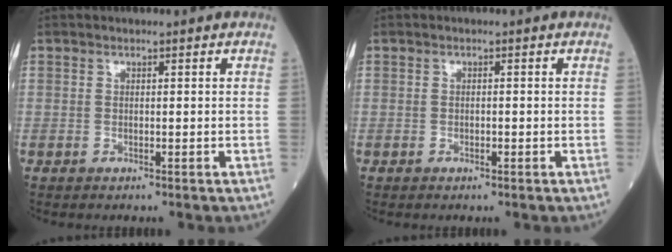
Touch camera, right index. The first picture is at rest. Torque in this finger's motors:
{"motor_torque": [-0.10, 0.04, -0.06, -0.01]}